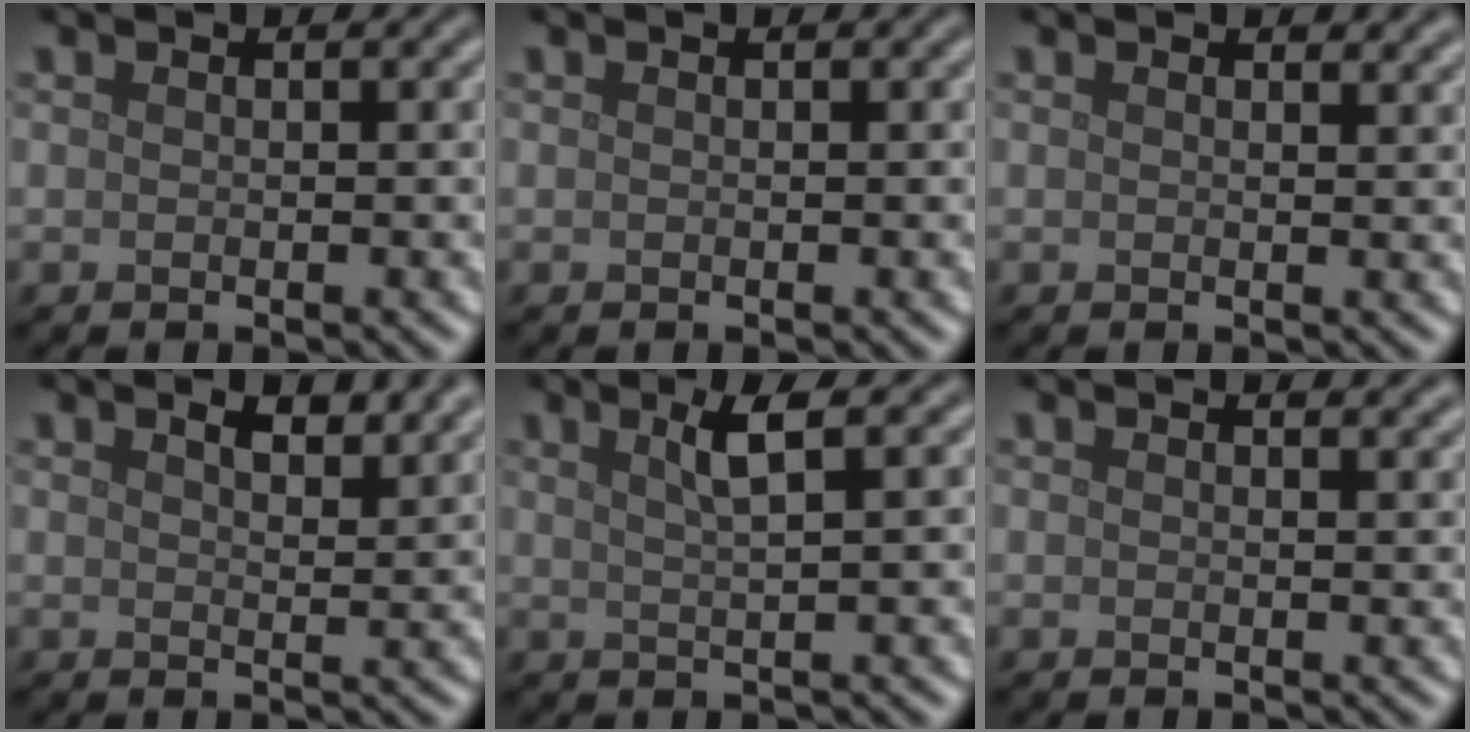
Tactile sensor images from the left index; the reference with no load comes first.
{"total": 0.0}
{"total": 0.9, "force": [0.8, 0.1, 0.3], "torque": [-0.004, -0.001, 0.013]}
{"total": 2.8, "force": [2.1, 0.8, 1.7], "torque": [-0.026, -0.001, 0.035]}
{"total": 2.9, "force": [1.3, 0.6, 2.6], "torque": [-0.037, 0.007, 0.019]}
{"total": 1.3, "force": [1.1, 0.3, 0.6], "torque": [-0.005, 0.001, 0.013]}